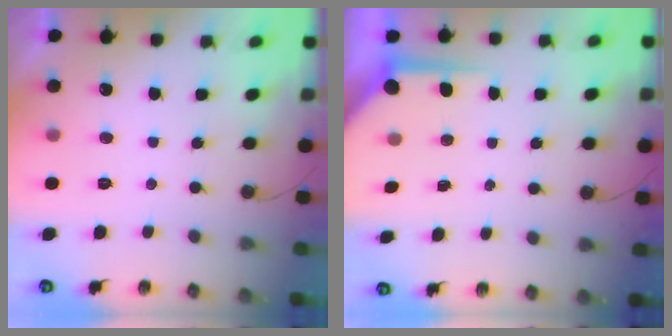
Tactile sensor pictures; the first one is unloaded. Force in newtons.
{"total": 5.5, "press": 5.5, "slide": 0.5}